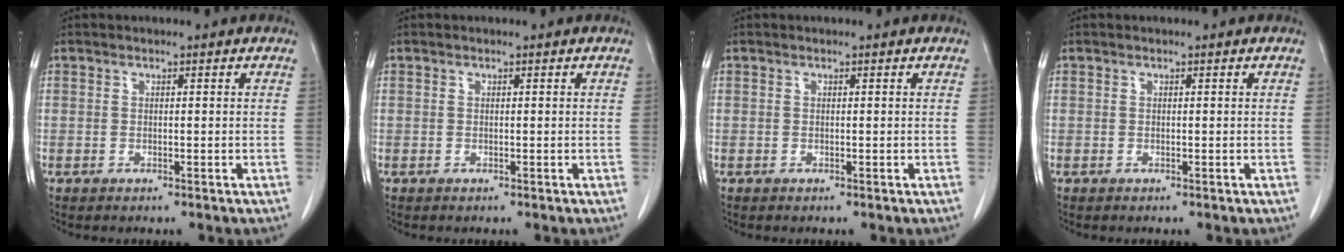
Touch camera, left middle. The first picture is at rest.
{"total": 0.0}
{"total": 0.0}
{"total": 0.0}